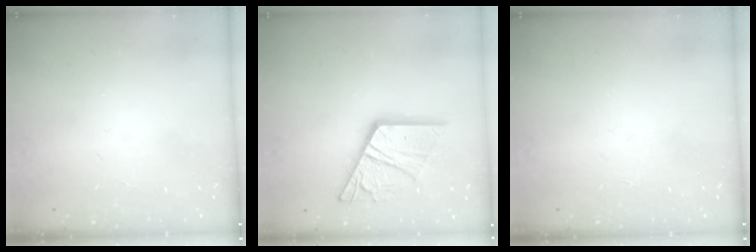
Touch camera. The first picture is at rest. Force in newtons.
{"total": 18.9, "press": 18.8, "slide": 1.8}
{"total": 0.0}